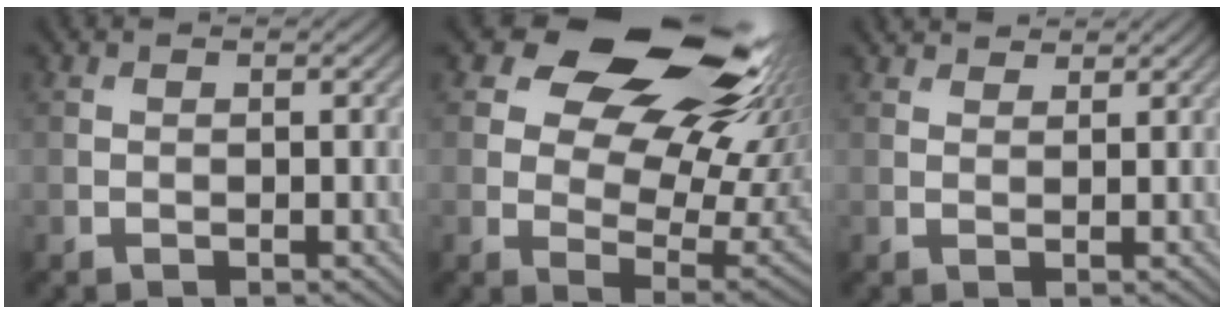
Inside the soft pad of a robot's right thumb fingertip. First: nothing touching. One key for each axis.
{"total": 19.1, "fx": 10.7, "fy": 10.5, "fz": 11.8, "tx": -0.194, "ty": 0.022, "tz": 0.169}
{"total": 2.0, "fx": 1.9, "fy": 0.6, "fz": 0.5, "tx": -0.017, "ty": 0.001, "tz": 0.036}